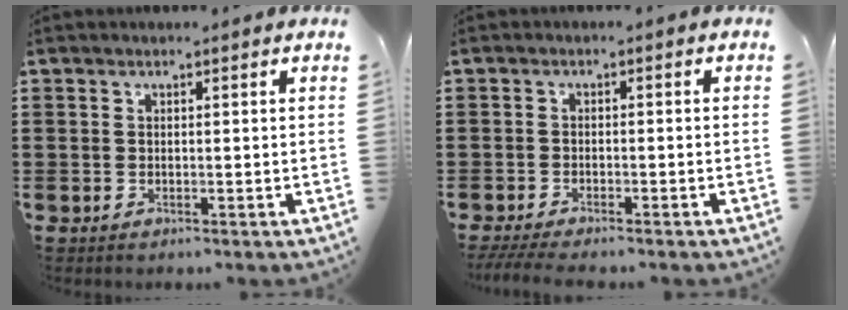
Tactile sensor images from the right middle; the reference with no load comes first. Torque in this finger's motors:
{"motor_torque": [2.14, 0.00, 0.23, 0.08]}